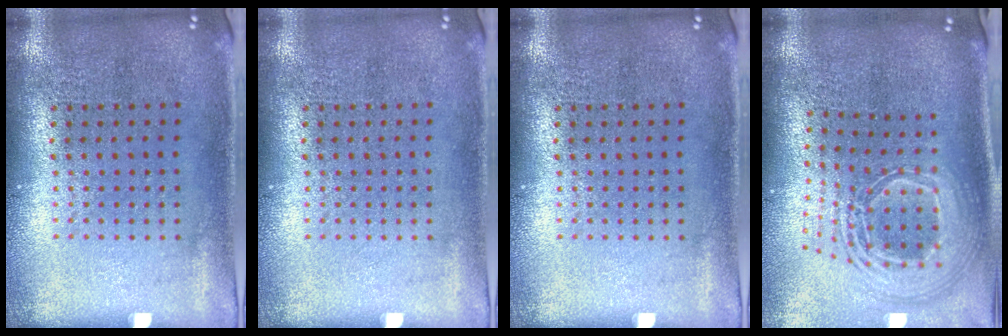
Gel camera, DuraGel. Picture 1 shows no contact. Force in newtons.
{"total": 0.0}
{"total": 0.0}
{"total": 2.6, "press": 1.9, "slide": 1.8}